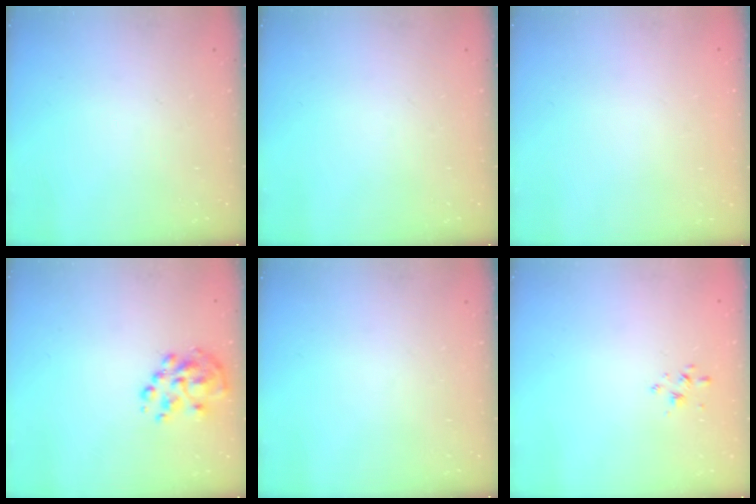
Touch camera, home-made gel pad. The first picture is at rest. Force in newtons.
{"total": 0.0}
{"total": 1.8, "press": 1.8, "slide": 0.2}
{"total": 7.3, "press": 7.0, "slide": 2.3}
{"total": 0.0}
{"total": 1.9, "press": 1.8, "slide": 0.7}